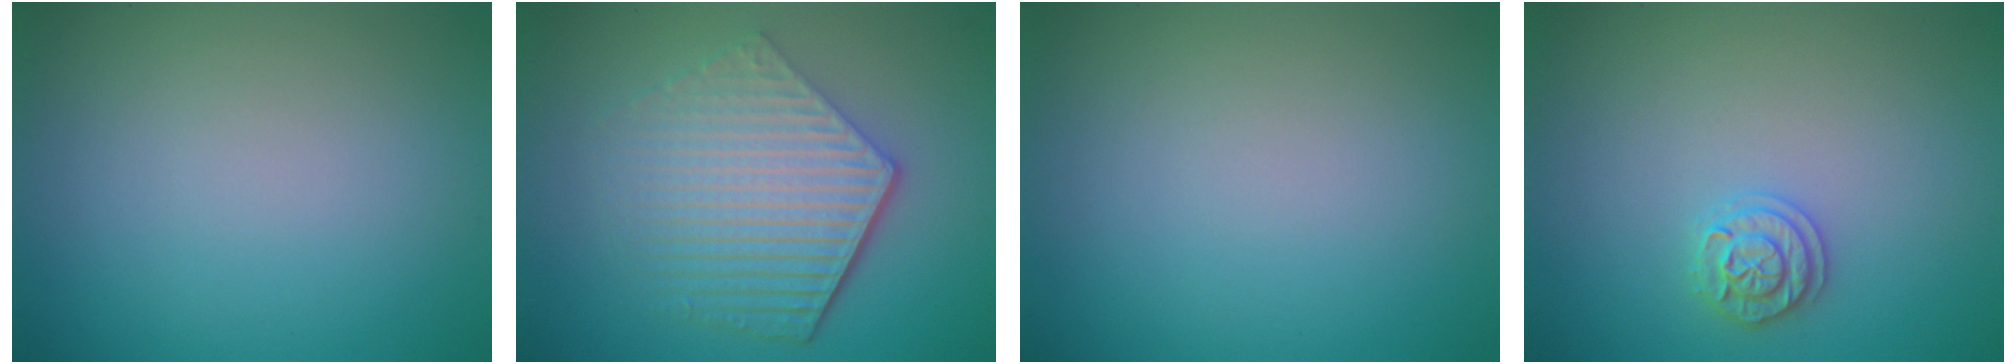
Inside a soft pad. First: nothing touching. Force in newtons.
{"total": 6.0, "press": 4.5, "slide": 4.0}
{"total": 0.0}
{"total": 1.9, "press": 1.9, "slide": 0.2}